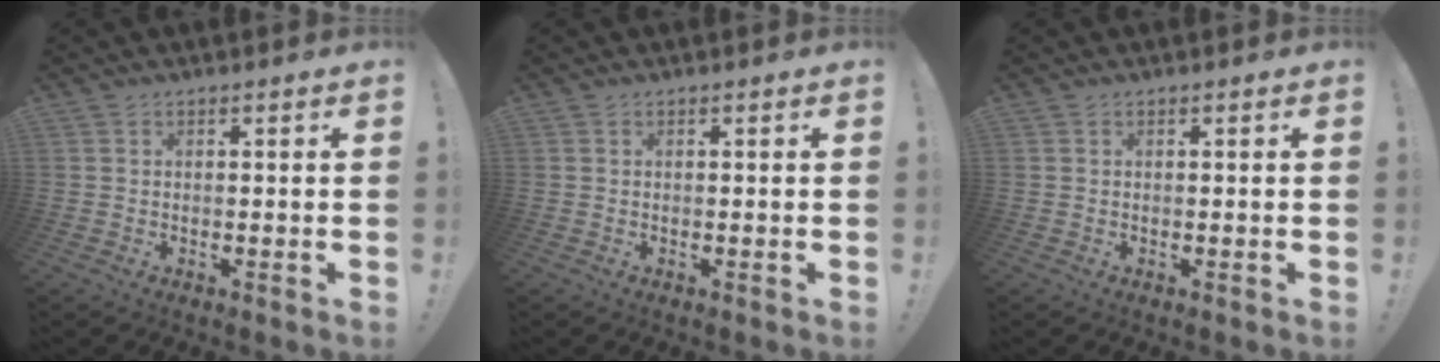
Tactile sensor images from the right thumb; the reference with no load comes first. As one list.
[{"total": 0.0}, {"total": 0.0}]